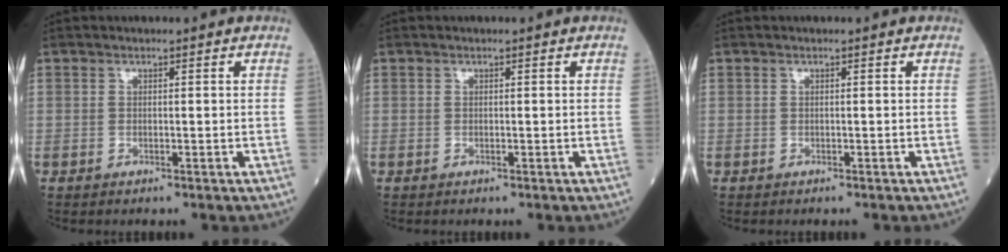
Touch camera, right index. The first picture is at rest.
{"total": 0.0}
{"total": 0.0}